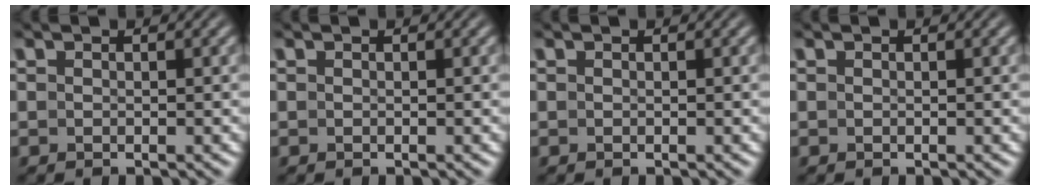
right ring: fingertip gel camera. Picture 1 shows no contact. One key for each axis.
{"total": 0.0}
{"total": 0.0}
{"total": 0.0}